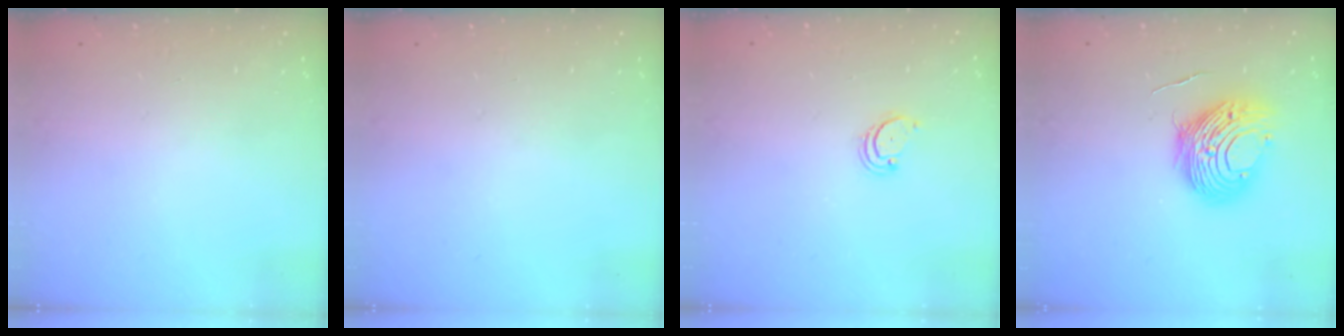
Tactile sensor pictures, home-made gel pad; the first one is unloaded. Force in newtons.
{"total": 0.0}
{"total": 2.6, "press": 2.5, "slide": 0.5}
{"total": 11.5, "press": 11.4, "slide": 1.1}